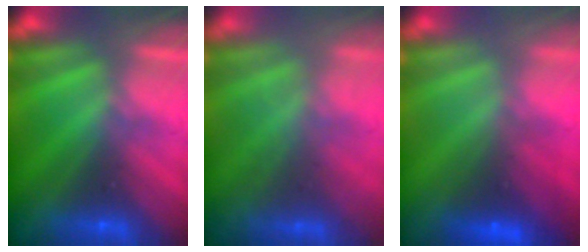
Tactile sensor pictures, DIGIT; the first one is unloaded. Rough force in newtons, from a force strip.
{"total": 1.7}
{"total": 2.8}